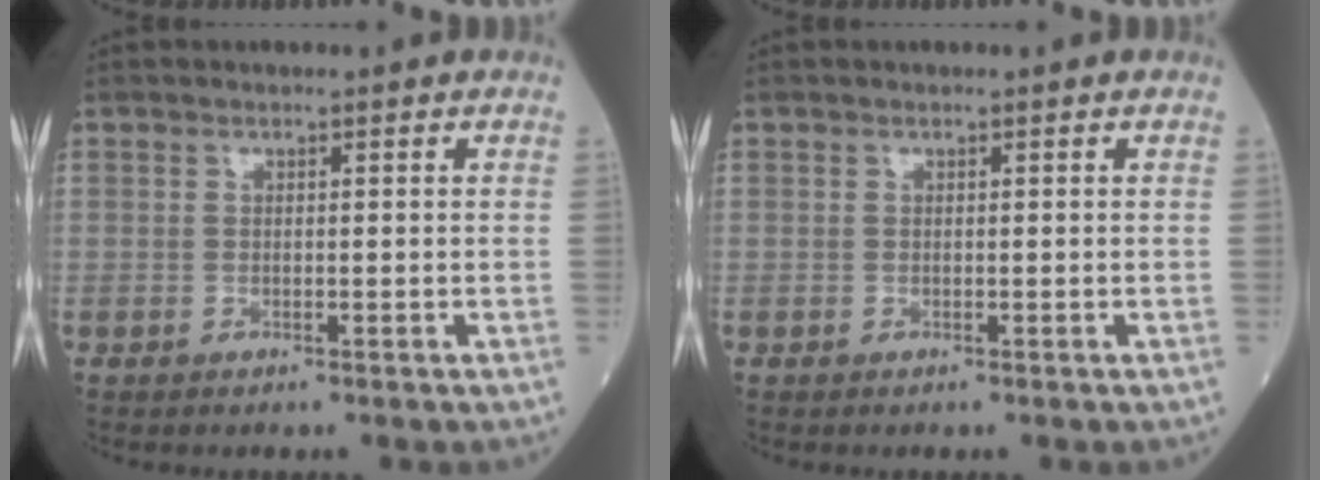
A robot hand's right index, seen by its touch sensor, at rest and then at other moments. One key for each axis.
{"total": 0.0}